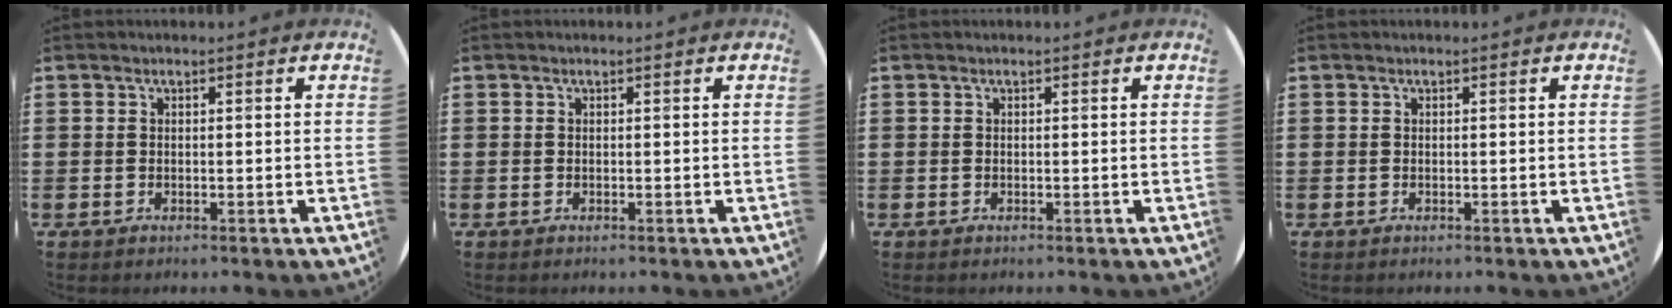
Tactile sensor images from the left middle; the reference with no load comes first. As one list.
[{"total": 0.0}, {"total": 0.0}, {"total": 0.0}]